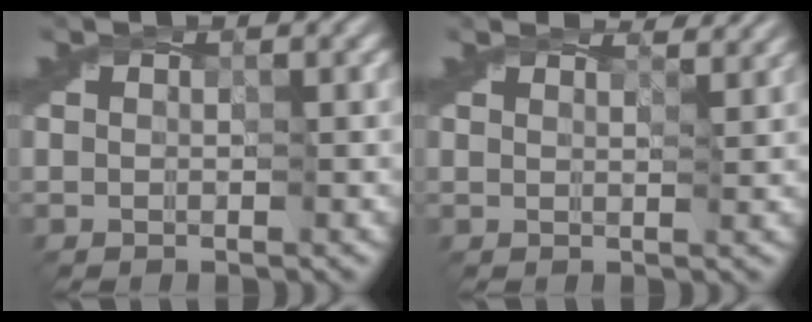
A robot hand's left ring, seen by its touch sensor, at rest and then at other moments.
{"total": 2.7, "force": [2.3, 0.7, 1.2], "torque": [-0.027, 0.001, 0.022]}